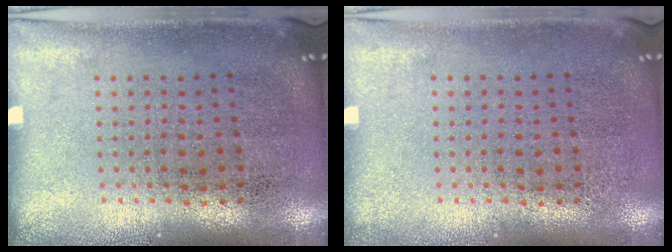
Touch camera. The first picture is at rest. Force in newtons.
{"total": 0.0}